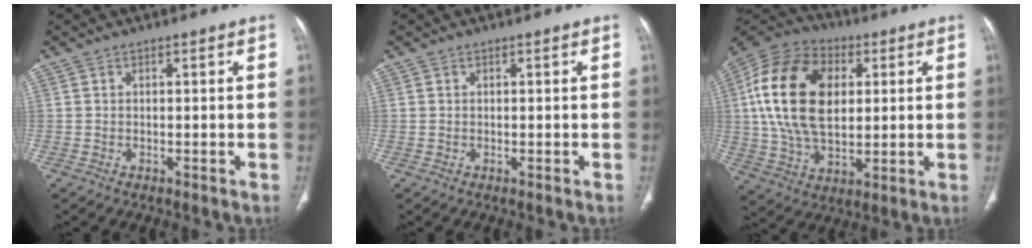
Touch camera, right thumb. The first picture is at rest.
{"total": 0.0}
{"total": 22.3, "force": [3.8, 14.2, 16.8], "torque": [-0.307, 0.004, 0.065]}